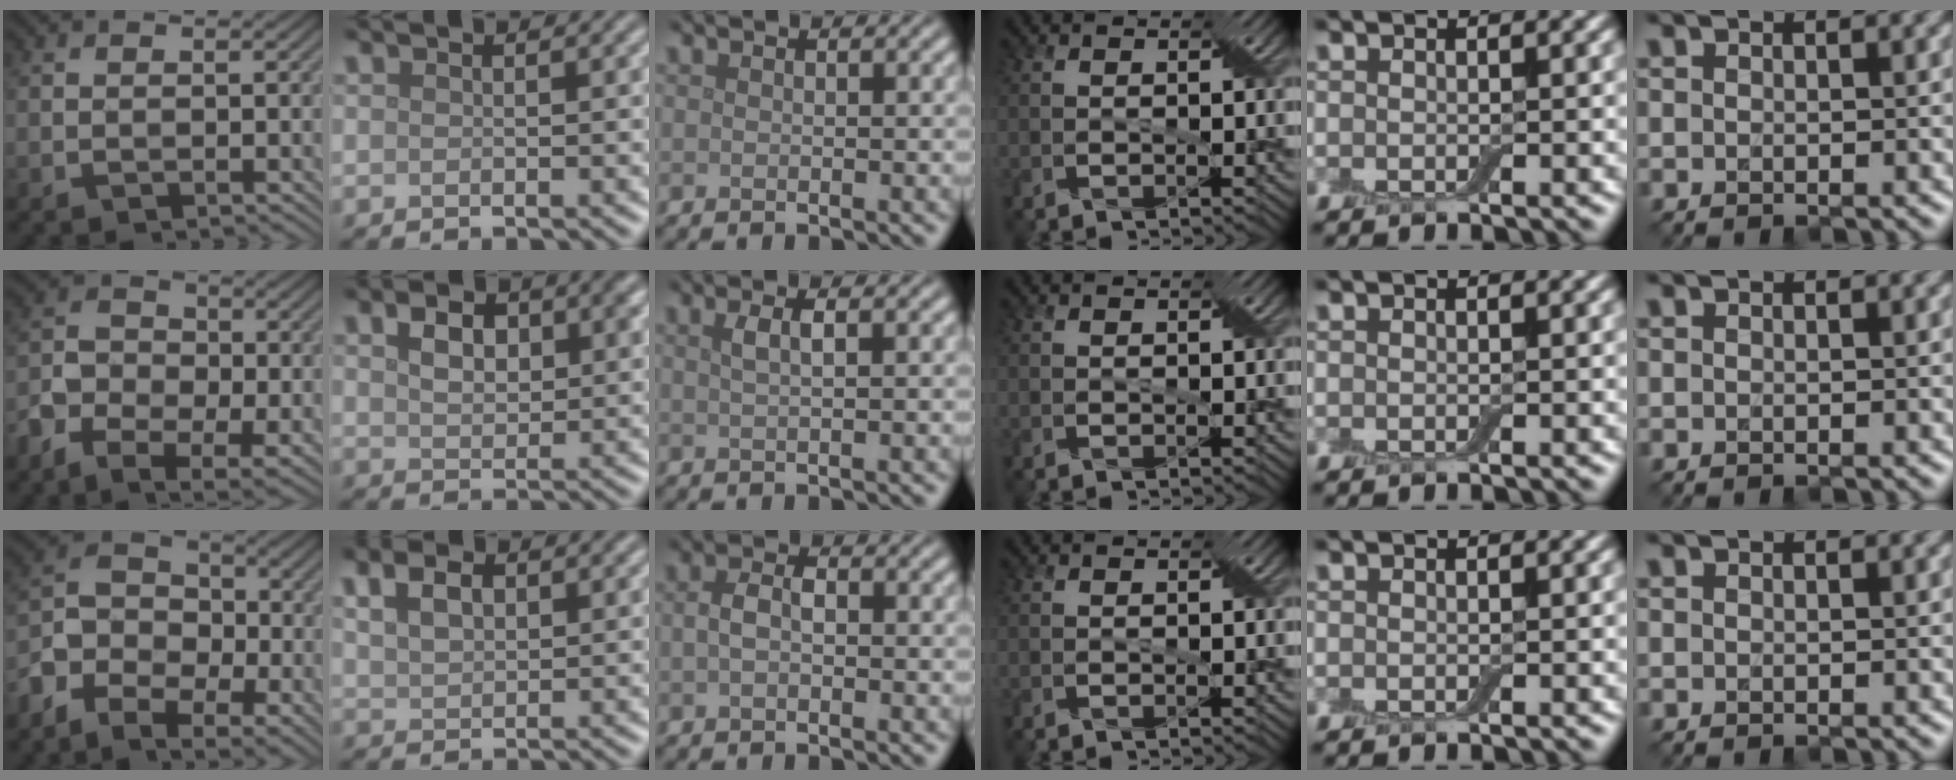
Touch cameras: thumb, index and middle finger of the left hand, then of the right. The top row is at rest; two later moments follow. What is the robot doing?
{"motion": "squeeze", "object": "air blower"}